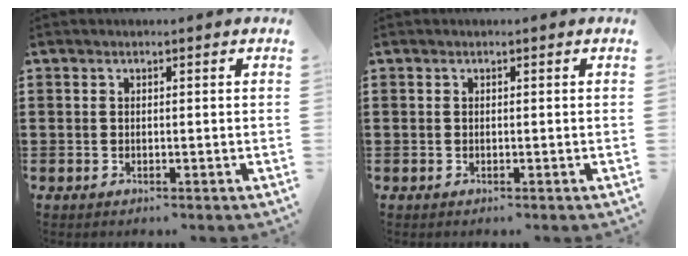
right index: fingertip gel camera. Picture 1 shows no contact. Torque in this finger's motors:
{"motor_torque": [-0.04, 0.05, 0.00, 0.00]}